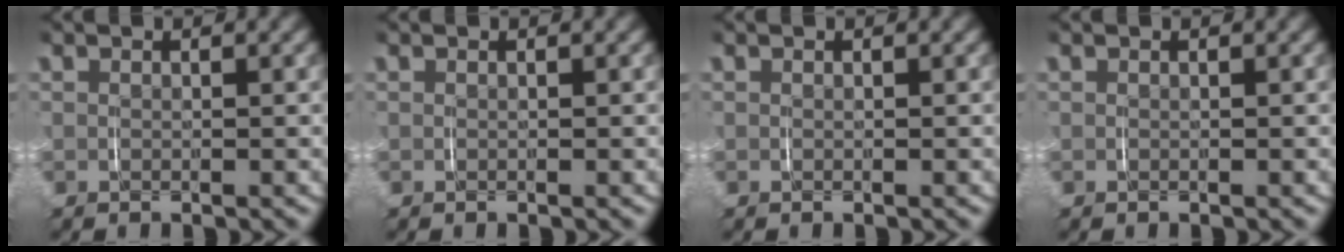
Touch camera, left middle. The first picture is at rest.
{"total": 0.0}
{"total": 0.0}
{"total": 0.0}